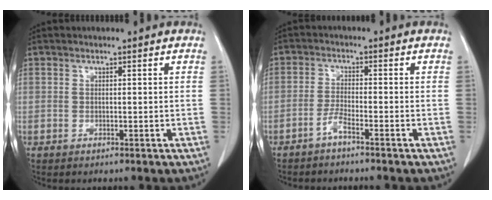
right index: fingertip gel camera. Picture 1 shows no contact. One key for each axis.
{"total": 2.5, "fx": -2.0, "fy": -0.2, "fz": 1.5, "tx": -0.034, "ty": 0.001, "tz": -0.042}